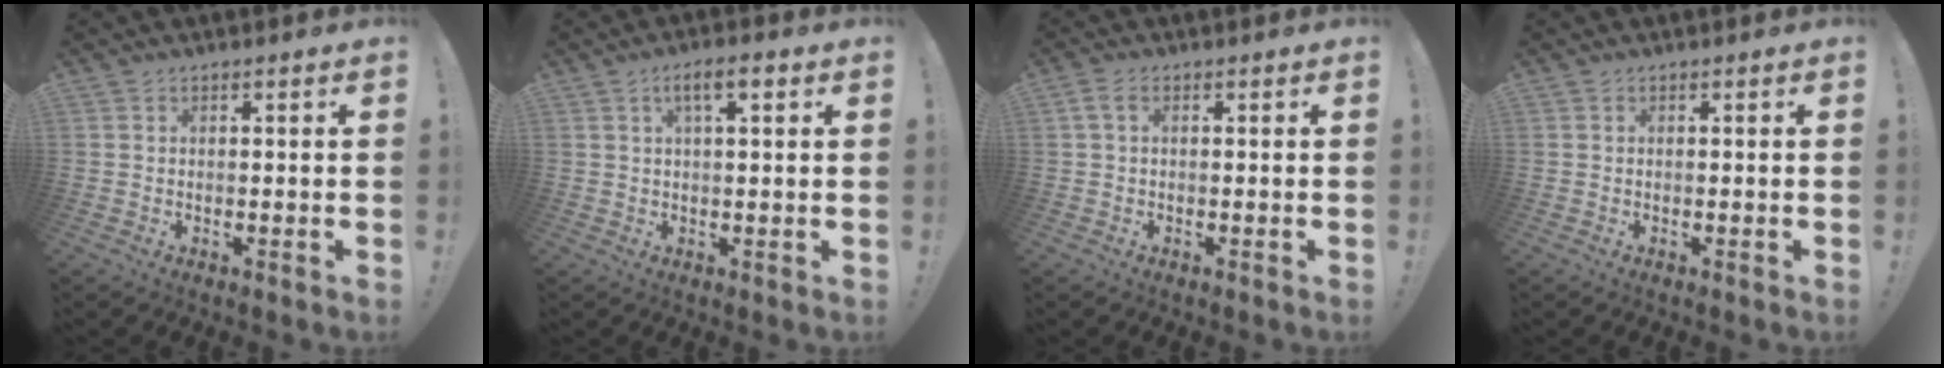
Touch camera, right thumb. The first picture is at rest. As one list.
[{"total": 5.5, "force": [2.3, 1.4, 4.7], "torque": [-0.073, -0.003, 0.034]}, {"total": 2.5, "force": [0.7, 1.4, 2.0], "torque": [-0.031, 0.003, 0.011]}, {"total": 0.0}]